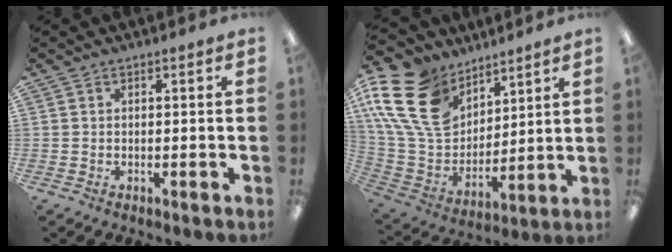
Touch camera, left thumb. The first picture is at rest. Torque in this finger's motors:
{"motor_torque": [0.58, 0.92, 1.59, -1.18, 0.57]}